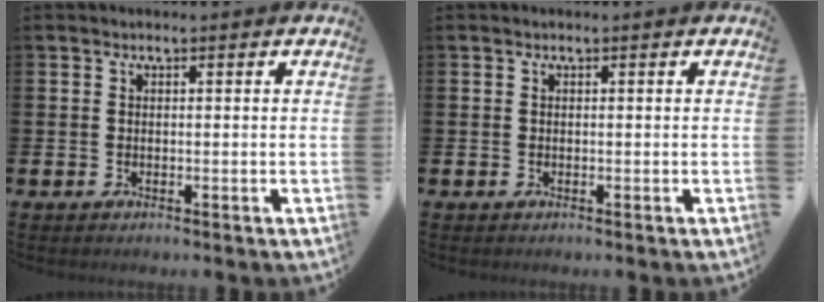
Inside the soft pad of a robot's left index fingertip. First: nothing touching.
{"total": 0.0}